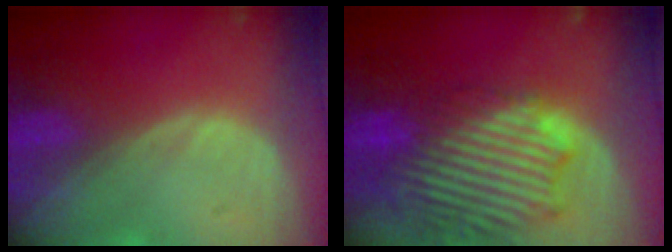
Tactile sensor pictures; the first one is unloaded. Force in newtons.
{"total": 13.9, "press": 11.9, "slide": 7.2}